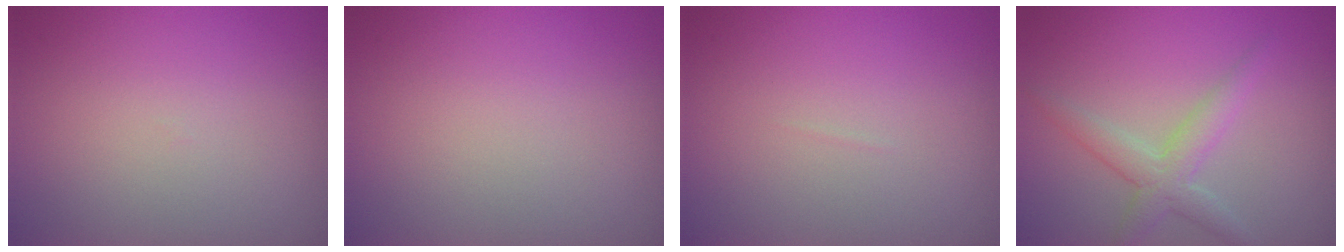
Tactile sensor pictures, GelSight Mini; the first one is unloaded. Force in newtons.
{"total": 0.0}
{"total": 0.0}
{"total": 3.0, "press": 3.0, "slide": 0.3}